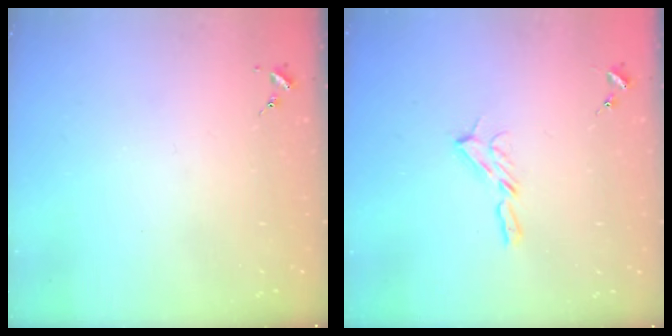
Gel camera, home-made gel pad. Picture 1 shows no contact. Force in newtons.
{"total": 5.4, "press": 5.4, "slide": 0.5}